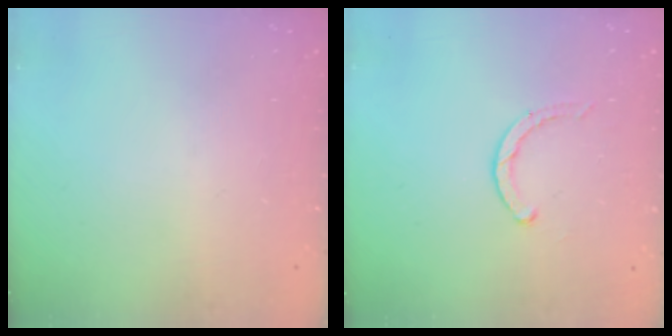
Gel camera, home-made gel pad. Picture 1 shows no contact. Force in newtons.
{"total": 1.9, "press": 1.8, "slide": 0.3}